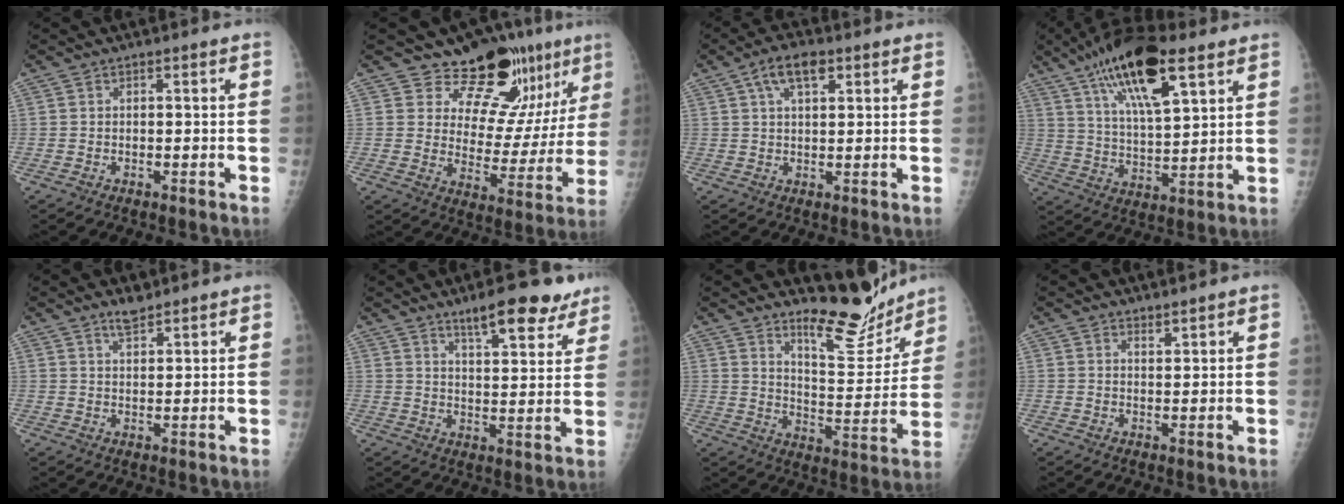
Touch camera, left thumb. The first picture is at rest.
{"total": 14.6, "force": [11.5, 6.4, 6.4], "torque": [-0.038, -0.093, 0.161]}
{"total": 6.5, "force": [3.2, 3.0, 4.8], "torque": [-0.076, 0.001, 0.053]}
{"total": 18.3, "force": [10.1, 6.2, 13.9], "torque": [-0.221, -0.028, 0.178]}
{"total": 3.2, "force": [2.7, 1.0, 1.4], "torque": [-0.016, -0.020, 0.047]}
{"total": 11.7, "force": [8.5, 3.5, 7.3], "torque": [-0.072, -0.046, 0.124]}
{"total": 12.6, "force": [11.4, 3.1, 4.4], "torque": [-0.030, -0.102, 0.181]}
{"total": 1.6, "force": [1.5, 0.4, 0.4], "torque": [0.004, -0.014, 0.024]}